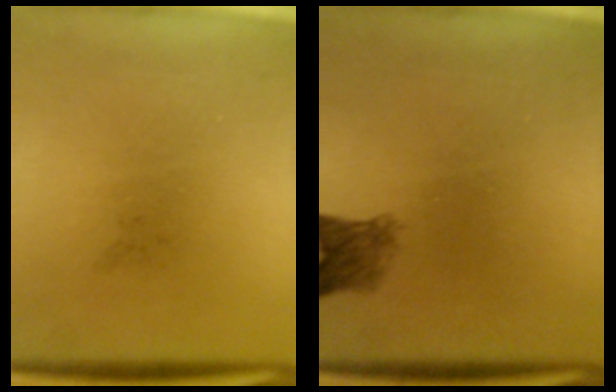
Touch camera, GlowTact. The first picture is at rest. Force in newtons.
{"total": 2.9}